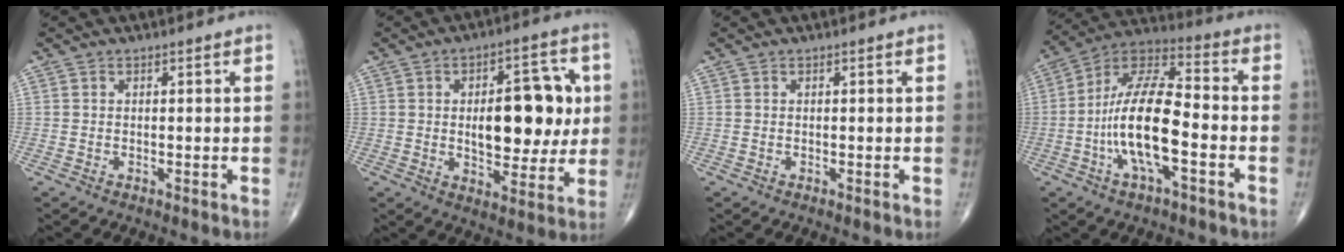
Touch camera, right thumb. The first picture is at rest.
{"total": 16.3, "force": [1.4, 8.1, 14.1], "torque": [-0.159, 0.004, 0.025]}
{"total": 0.0}
{"total": 16.6, "force": [-4.2, 6.0, 15.0], "torque": [-0.281, 0.043, -0.082]}